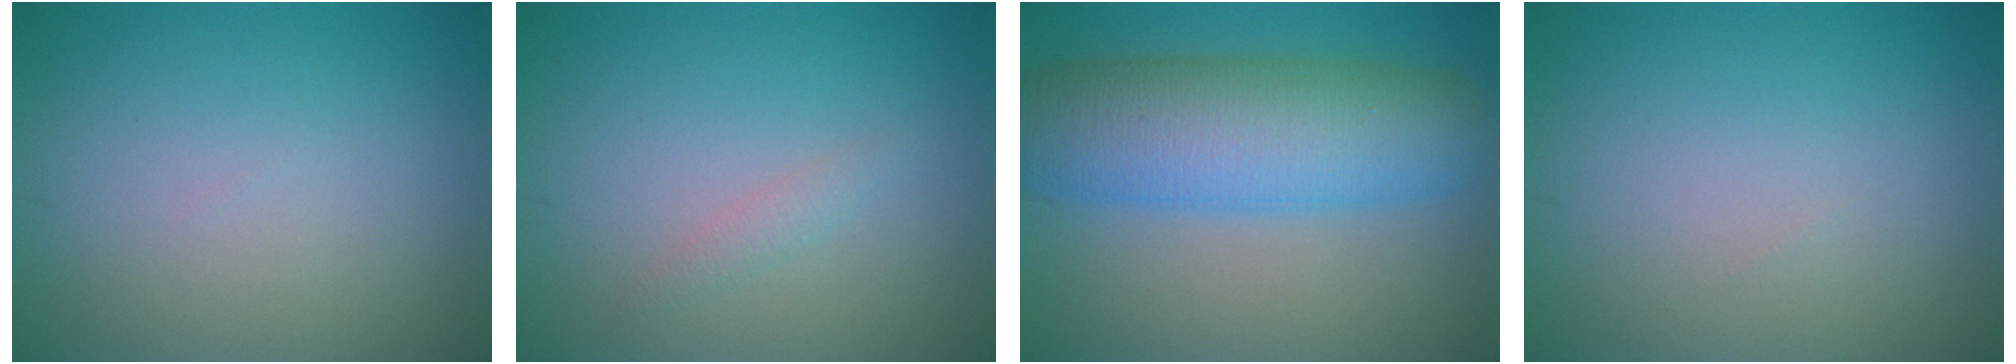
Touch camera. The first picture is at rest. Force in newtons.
{"total": 1.0, "press": 1.0, "slide": 0.0}
{"total": 9.7, "press": 9.7, "slide": 0.2}
{"total": 0.0}